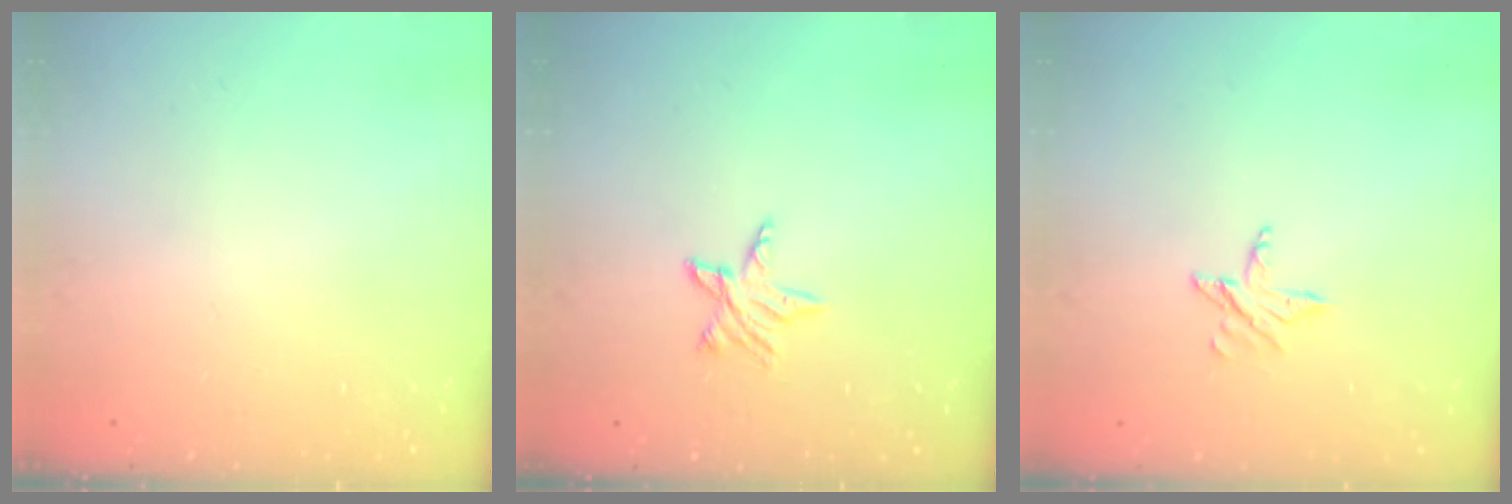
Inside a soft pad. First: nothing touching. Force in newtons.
{"total": 4.7, "press": 4.7, "slide": 0.4}
{"total": 3.8, "press": 3.7, "slide": 0.3}